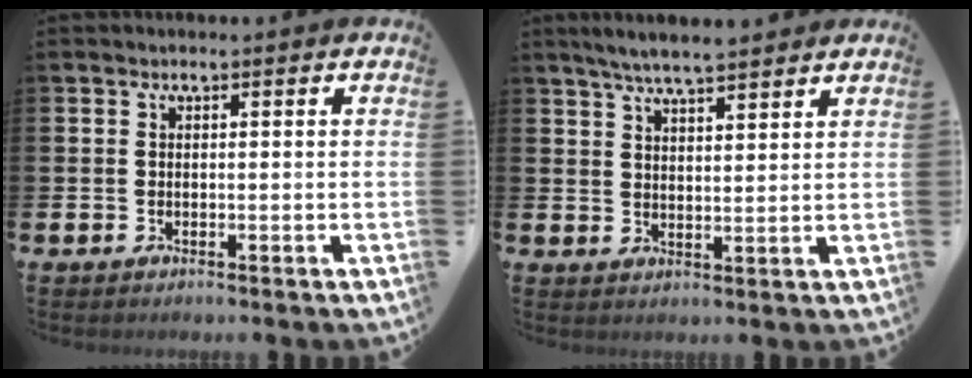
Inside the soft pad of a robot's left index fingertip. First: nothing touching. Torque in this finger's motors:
{"motor_torque": [0.47, -0.81, 0.68, 0.21]}